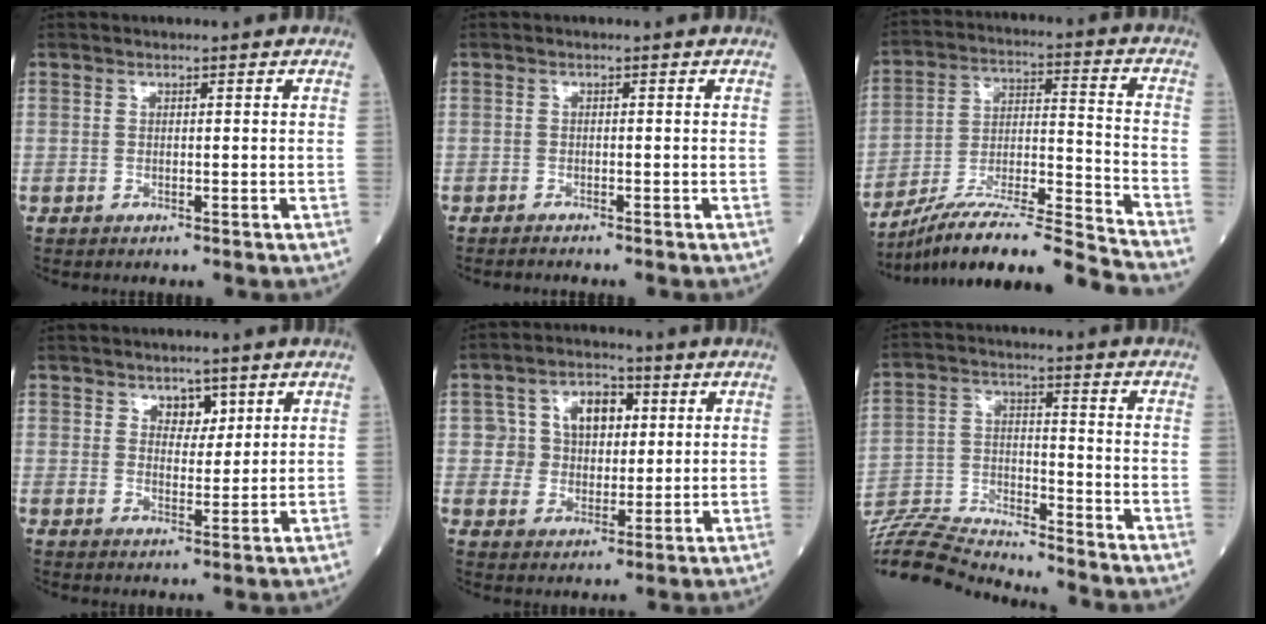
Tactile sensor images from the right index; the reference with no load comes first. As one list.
[{"total": 0.8, "force": [-0.8, -0.1, 0.1], "torque": [-0.008, -0.003, -0.015]}, {"total": 17.9, "force": [-16.2, -1.8, 7.3], "torque": [-0.137, 0.009, -0.283]}, {"total": 3.3, "force": [2.0, 1.9, 1.8], "torque": [-0.021, 0.000, 0.033]}, {"total": 7.5, "force": [2.1, 6.0, 4.1], "torque": [-0.060, 0.023, 0.041]}, {"total": 15.8, "force": [-15.5, -0.3, 3.3], "torque": [-0.070, 0.007, -0.274]}]